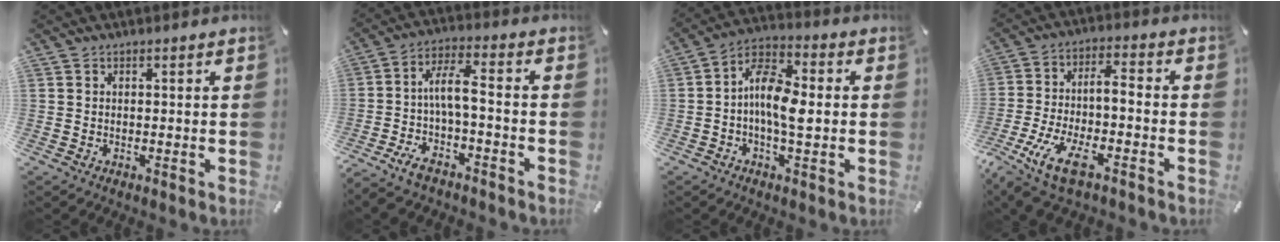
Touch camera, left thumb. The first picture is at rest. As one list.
[{"total": 8.4, "force": [-2.2, 2.8, 7.6], "torque": [-0.152, 0.003, -0.046]}, {"total": 10.3, "force": [-1.3, 4.8, 9.0], "torque": [-0.178, 0.010, -0.022]}, {"total": 10.9, "force": [-5.9, 3.4, 8.6], "torque": [-0.174, 0.006, -0.111]}]